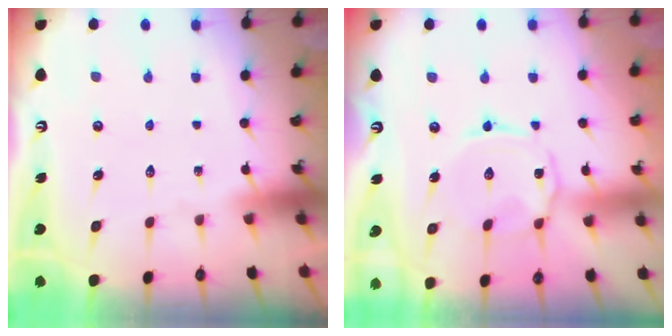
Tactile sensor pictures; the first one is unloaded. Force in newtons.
{"total": 2.9, "press": 2.8, "slide": 0.4}